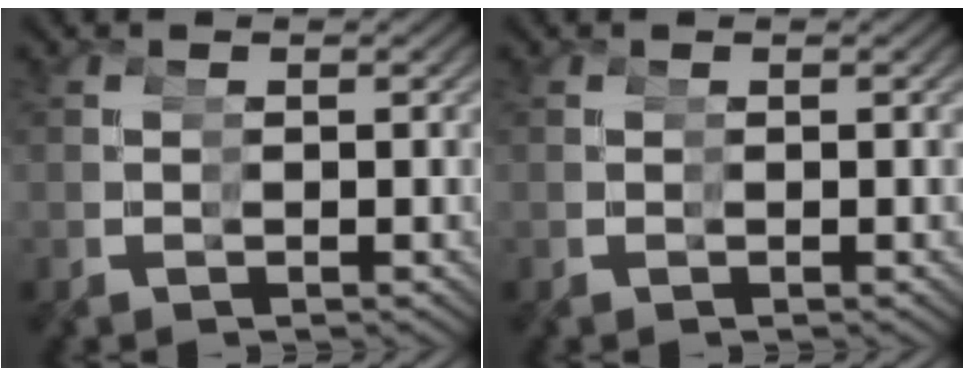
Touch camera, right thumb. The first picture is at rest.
{"total": 0.0}